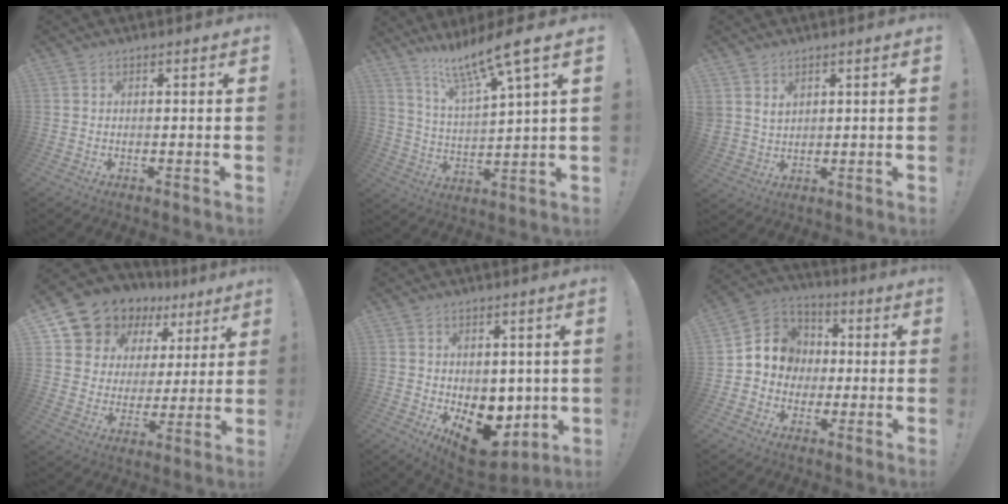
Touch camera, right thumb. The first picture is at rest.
{"total": 13.1, "force": [10.3, 0.8, 8.1], "torque": [-0.149, -0.068, 0.167]}
{"total": 4.0, "force": [2.6, 2.9, 0.9], "torque": [-0.012, -0.015, 0.049]}
{"total": 11.5, "force": [9.1, 6.9, 1.4], "torque": [-0.041, -0.079, 0.179]}
{"total": 14.3, "force": [-4.4, 10.1, 9.2], "torque": [-0.080, 0.023, -0.057]}
{"total": 9.6, "force": [-0.6, 9.2, 2.7], "torque": [-0.030, 0.012, -0.002]}